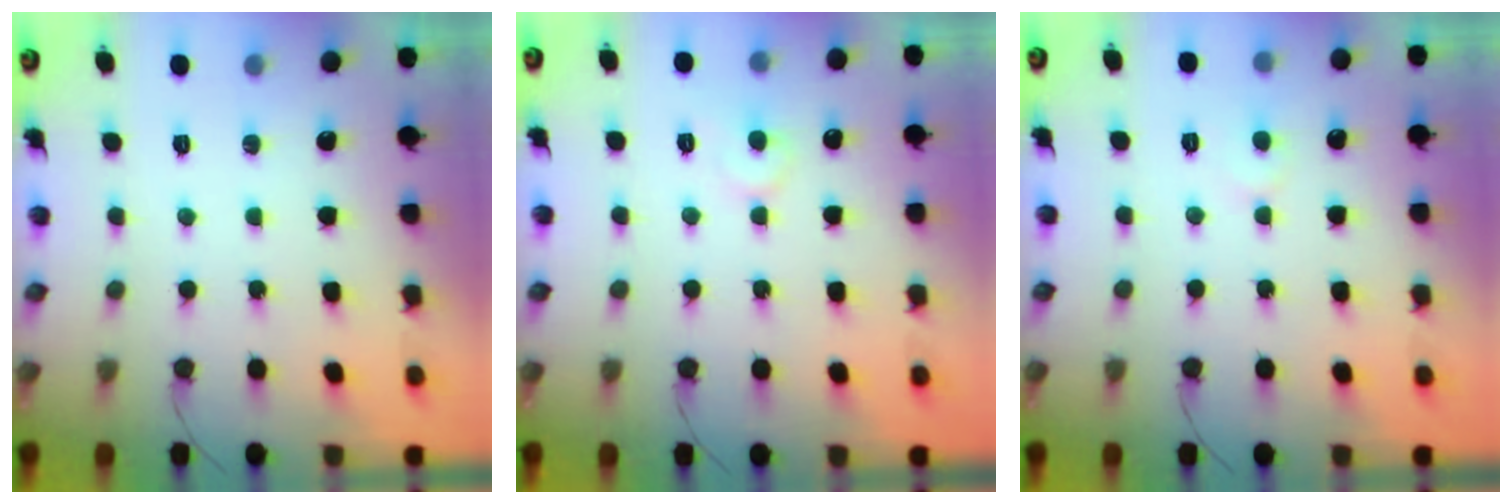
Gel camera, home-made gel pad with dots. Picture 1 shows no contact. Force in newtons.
{"total": 5.6, "press": 5.6, "slide": 0.5}
{"total": 3.9, "press": 3.9, "slide": 0.4}